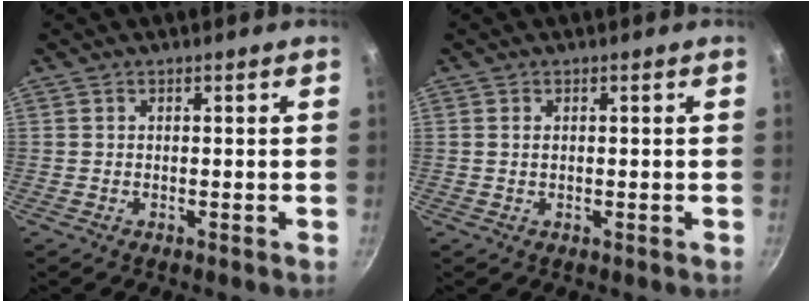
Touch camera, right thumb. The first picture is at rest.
{"total": 0.8, "force": [0.2, 0.5, 0.6], "torque": [-0.011, 0.002, 0.002]}